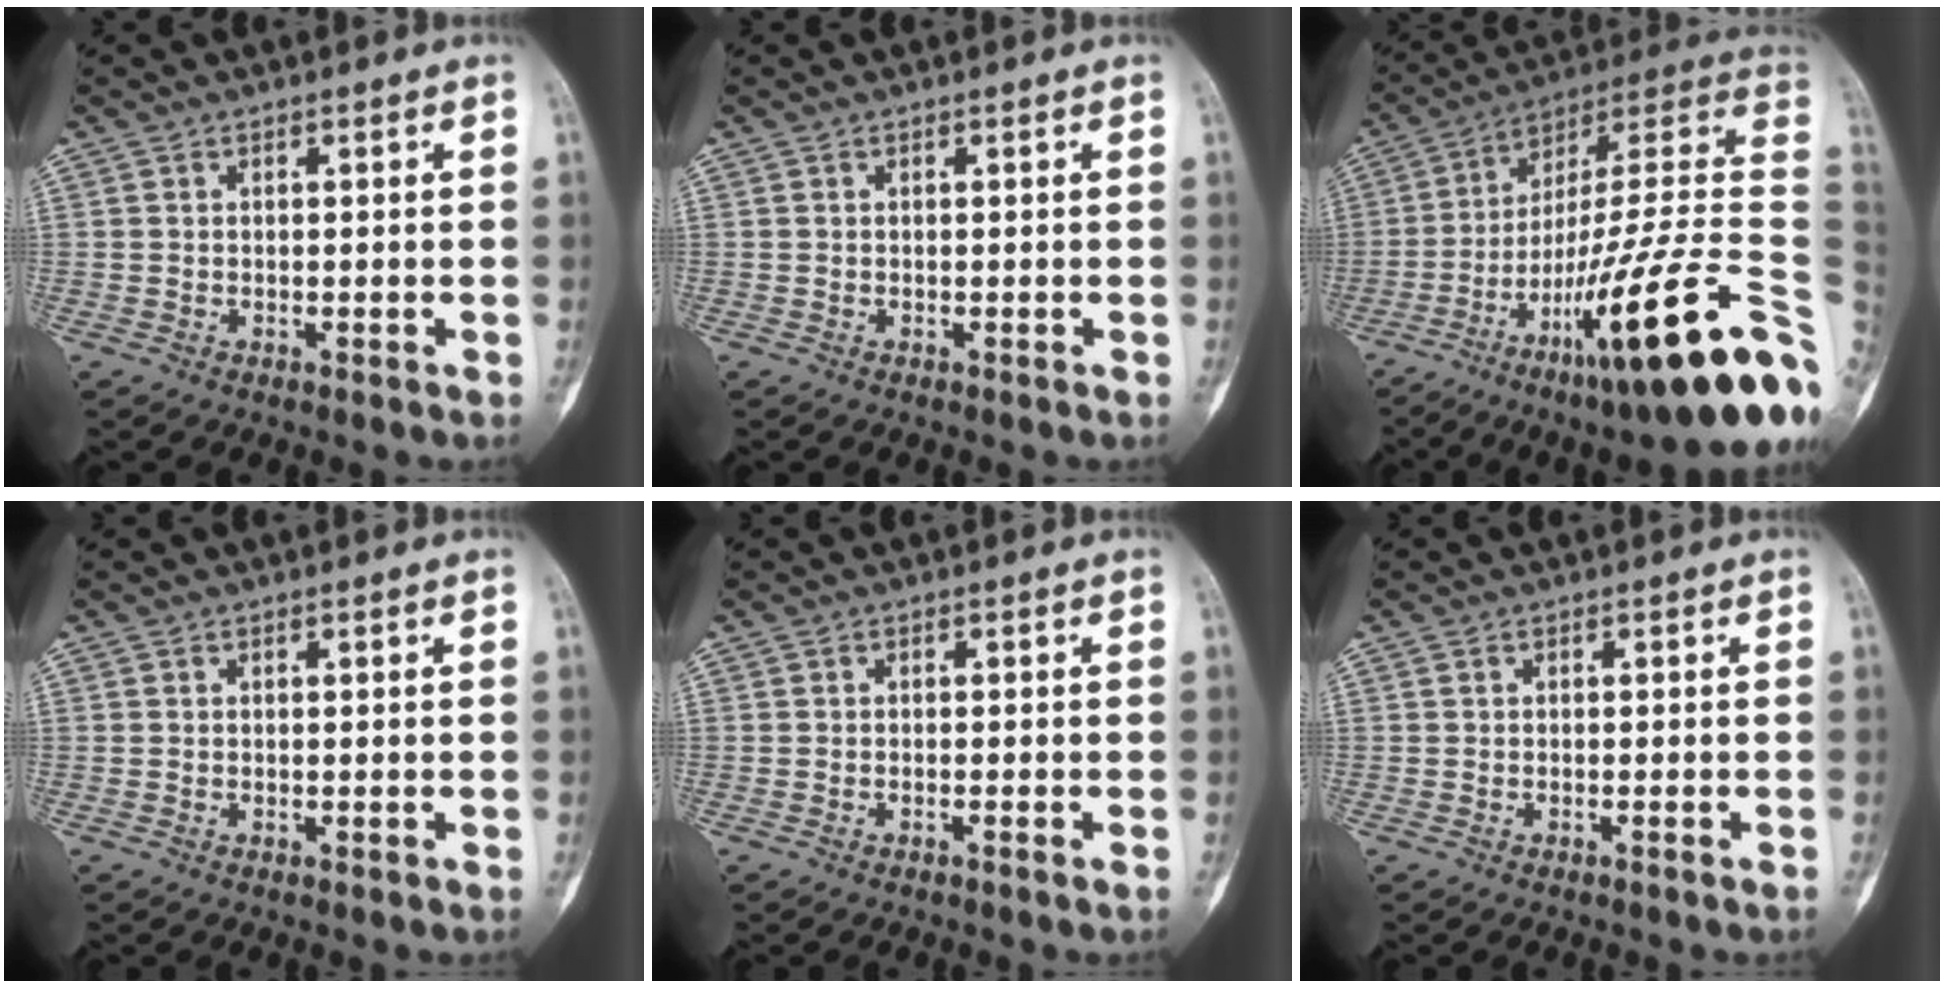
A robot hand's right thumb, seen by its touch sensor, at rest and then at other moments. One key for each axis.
{"total": 0.0}
{"total": 30.1, "fx": -8.8, "fy": 4.7, "fz": 28.4, "tx": -0.357, "ty": 0.062, "tz": -0.143}
{"total": 0.0}
{"total": 0.6, "fx": -0.4, "fy": -0.1, "fz": 0.4, "tx": -0.010, "ty": 0.005, "tz": -0.007}
{"total": 0.5, "fx": -0.3, "fy": -0.1, "fz": 0.4, "tx": -0.011, "ty": 0.007, "tz": -0.004}